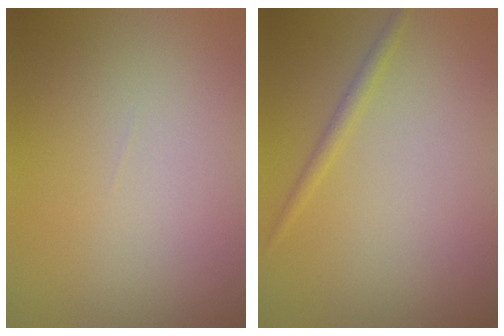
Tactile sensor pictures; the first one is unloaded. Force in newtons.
{"total": 1.2, "press": 1.1, "slide": 0.1}